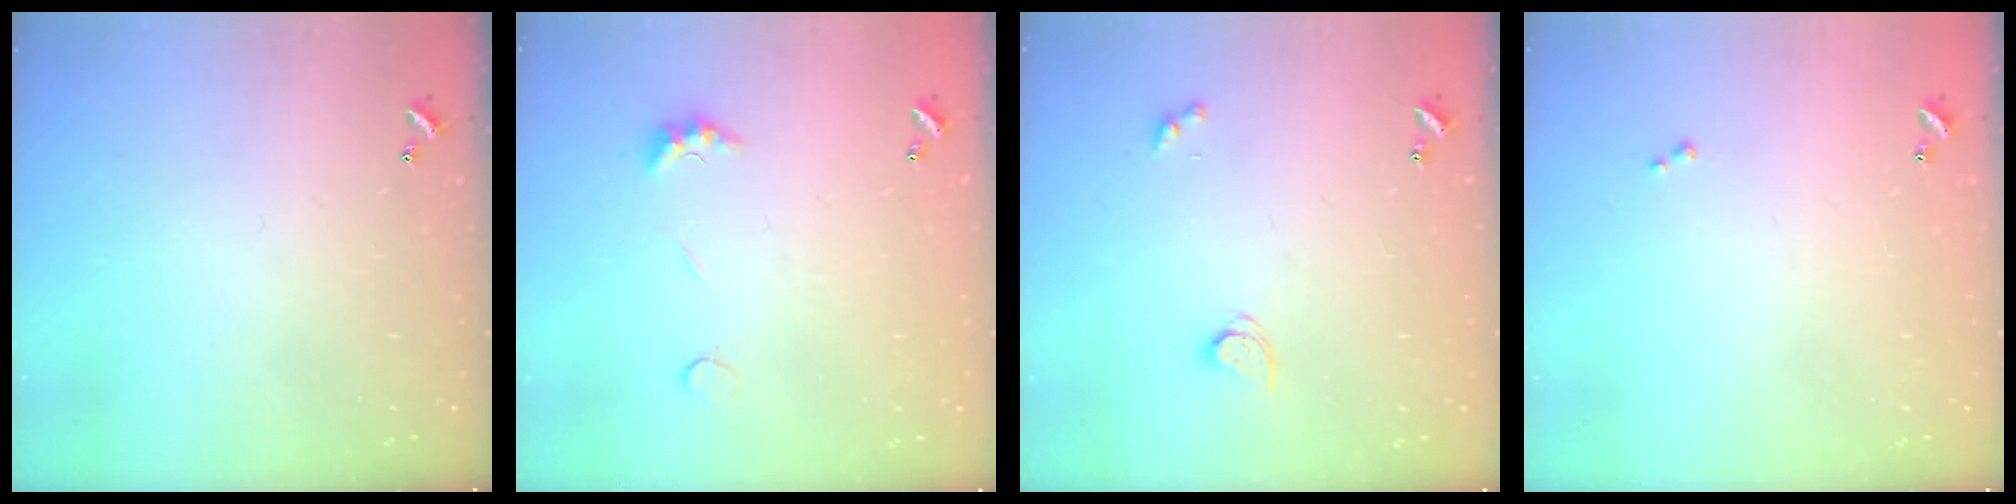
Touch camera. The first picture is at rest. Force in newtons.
{"total": 2.5, "press": 2.4, "slide": 0.7}
{"total": 2.8, "press": 2.8, "slide": 0.3}
{"total": 0.0}